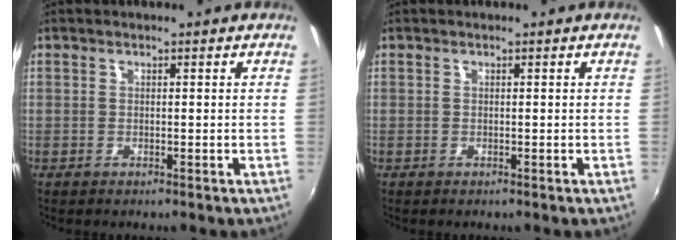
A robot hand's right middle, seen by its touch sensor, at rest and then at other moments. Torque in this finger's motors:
{"motor_torque": [0.00, 0.00, 0.00, 0.00]}